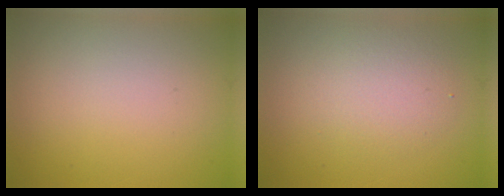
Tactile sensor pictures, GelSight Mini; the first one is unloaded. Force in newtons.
{"total": 2.8, "press": 2.8, "slide": 0.1}